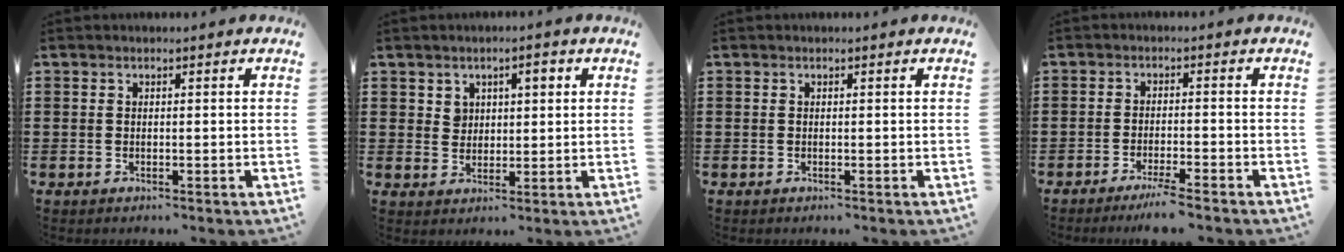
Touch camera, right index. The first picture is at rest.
{"total": 2.7, "force": [1.4, 2.1, 1.2], "torque": [-0.025, 0.006, 0.021]}
{"total": 0.0}
{"total": 3.3, "force": [-2.8, -0.4, 1.6], "torque": [-0.033, -0.008, -0.055]}